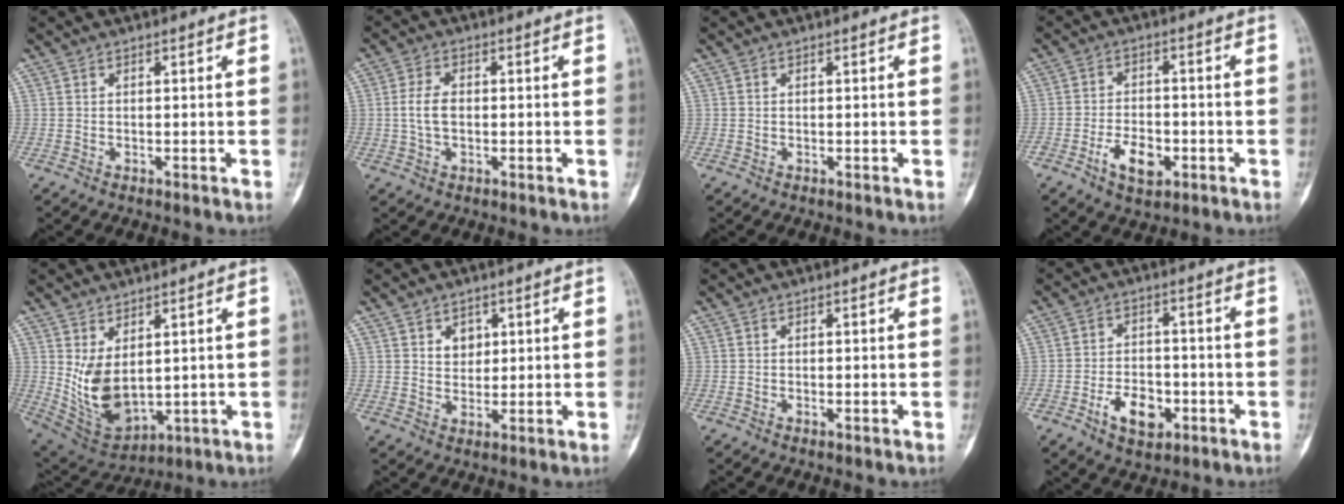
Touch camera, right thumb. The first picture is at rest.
{"total": 4.8, "force": [-0.2, 2.8, 3.9], "torque": [-0.080, 0.009, -0.007]}
{"total": 0.0}
{"total": 7.0, "force": [-2.9, 4.0, 4.9], "torque": [-0.075, 0.014, -0.049]}
{"total": 10.5, "force": [1.8, 6.2, 8.3], "torque": [-0.133, -0.022, 0.063]}
{"total": 3.7, "force": [1.5, 2.9, 1.7], "torque": [-0.008, -0.010, 0.027]}
{"total": 0.5, "force": [-0.1, 0.2, 0.5], "torque": [-0.010, -0.002, -0.002]}
{"total": 7.8, "force": [-3.3, 5.0, 5.1], "torque": [-0.065, 0.018, -0.052]}